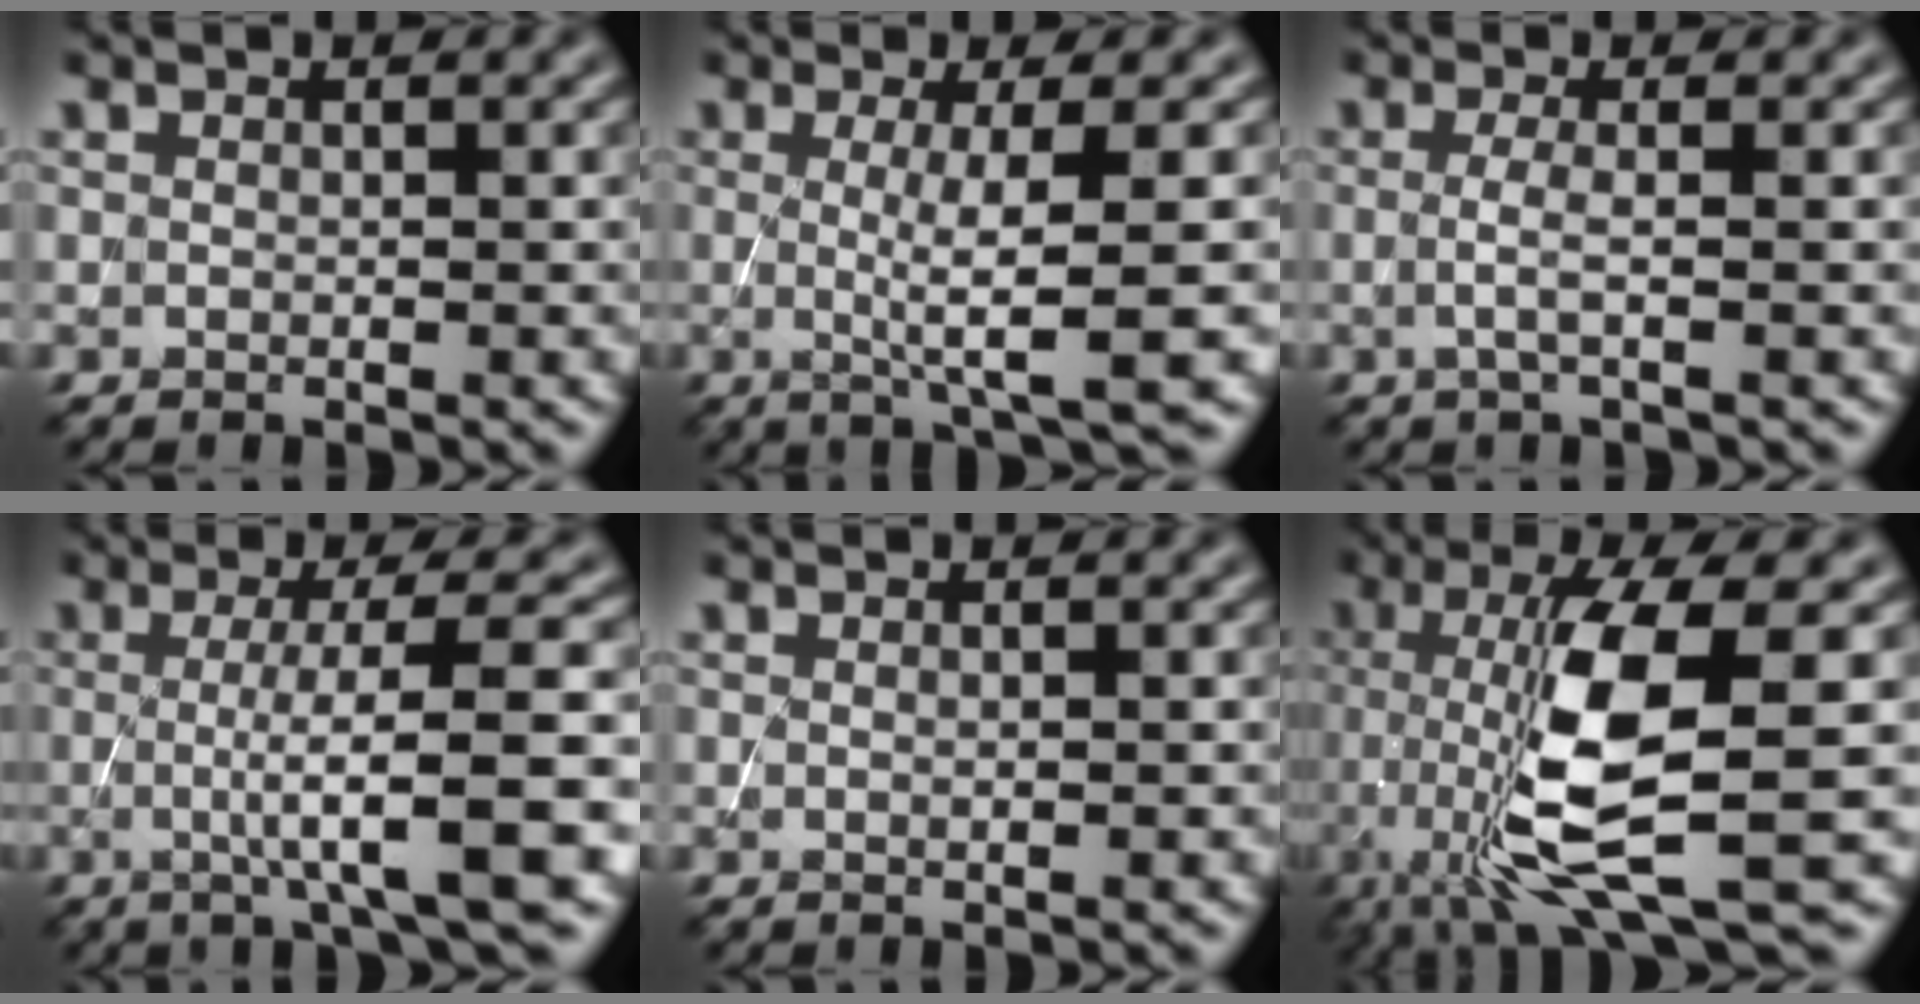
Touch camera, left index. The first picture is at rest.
{"total": 5.4, "force": [-0.1, 0.8, 5.4], "torque": [-0.087, -0.004, -0.001]}
{"total": 1.8, "force": [-0.1, 0.4, 1.7], "torque": [-0.035, -0.003, -0.006]}
{"total": 7.7, "force": [-0.6, 1.4, 7.6], "torque": [-0.112, 0.004, -0.008]}
{"total": 0.6, "force": [0.1, 0.2, 0.6], "torque": [-0.005, -0.001, 0.002]}
{"total": 10.8, "force": [-1.5, 2.9, 10.3], "torque": [-0.191, -0.015, -0.025]}